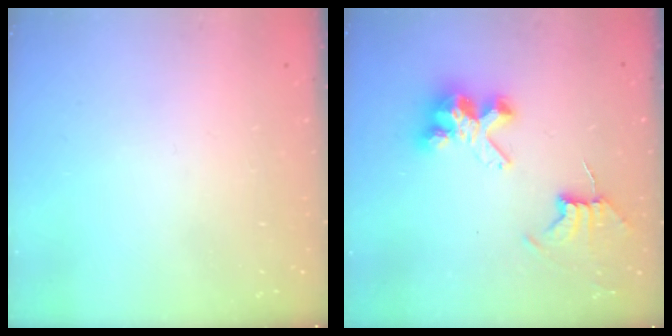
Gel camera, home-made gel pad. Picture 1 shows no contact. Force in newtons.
{"total": 8.4, "press": 8.4, "slide": 0.7}